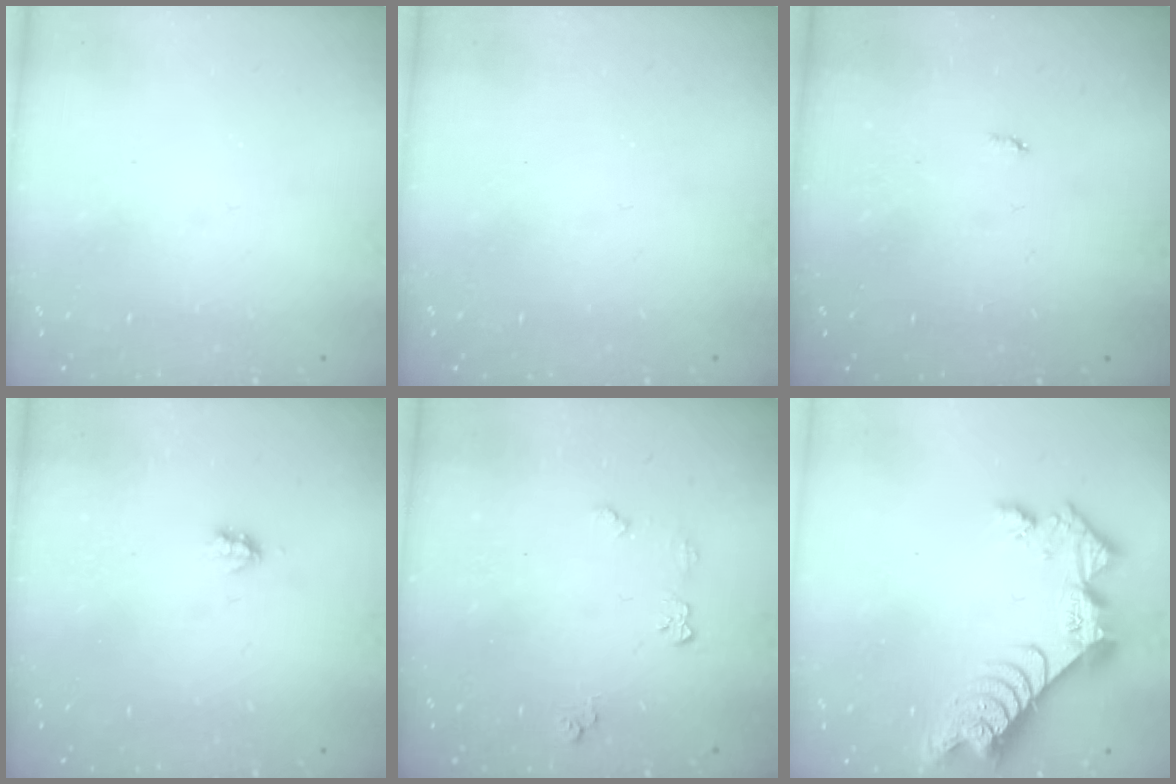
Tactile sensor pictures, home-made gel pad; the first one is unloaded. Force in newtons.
{"total": 0.0}
{"total": 2.1, "press": 2.1, "slide": 0.4}
{"total": 1.9, "press": 1.8, "slide": 0.4}
{"total": 5.9, "press": 5.8, "slide": 0.6}
{"total": 12.5, "press": 12.5, "slide": 1.2}